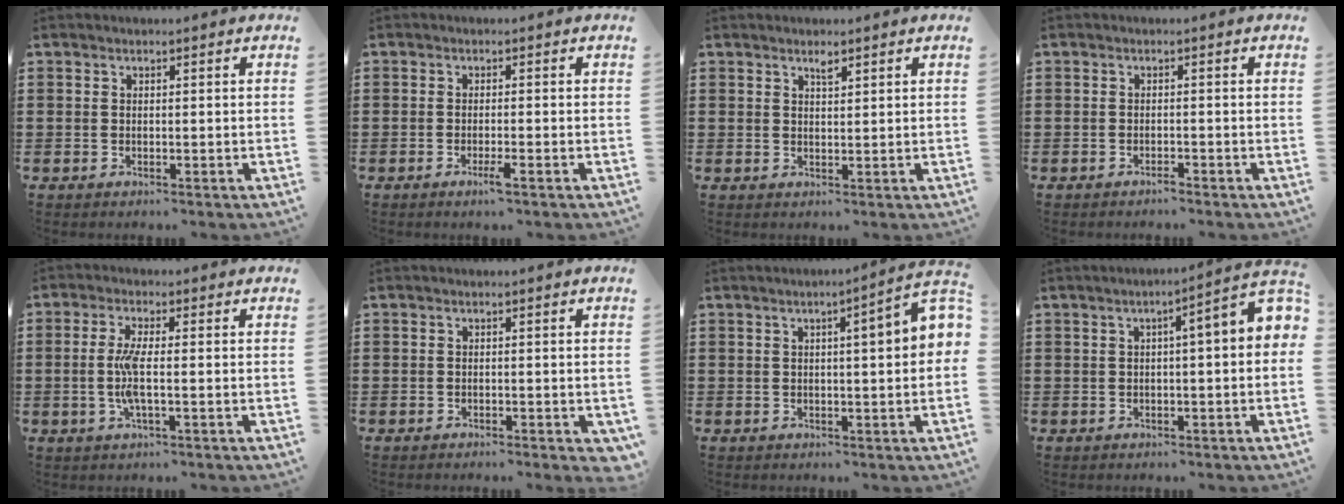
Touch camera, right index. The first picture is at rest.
{"total": 2.3, "force": [-1.2, 0.0, 1.9], "torque": [-0.039, -0.007, -0.024]}
{"total": 1.4, "force": [1.1, 0.3, 0.9], "torque": [-0.019, 0.002, 0.019]}
{"total": 1.0, "force": [-0.9, 0.1, 0.3], "torque": [-0.008, -0.003, -0.018]}
{"total": 4.7, "force": [-0.7, 0.6, 4.6], "torque": [-0.106, -0.010, -0.021]}
{"total": 0.8, "force": [-0.6, 0.2, 0.4], "torque": [-0.010, -0.006, -0.011]}
{"total": 4.2, "force": [0.4, 0.1, 4.2], "torque": [-0.067, -0.005, 0.002]}
{"total": 4.1, "force": [-0.2, 0.3, 4.1], "torque": [-0.068, -0.010, -0.011]}